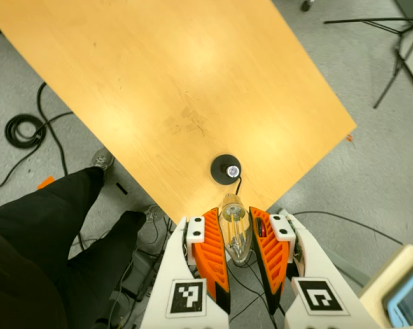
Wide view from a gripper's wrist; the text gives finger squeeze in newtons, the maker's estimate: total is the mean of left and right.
{"total": 12.5, "left": 13.0, "right": 12.1}